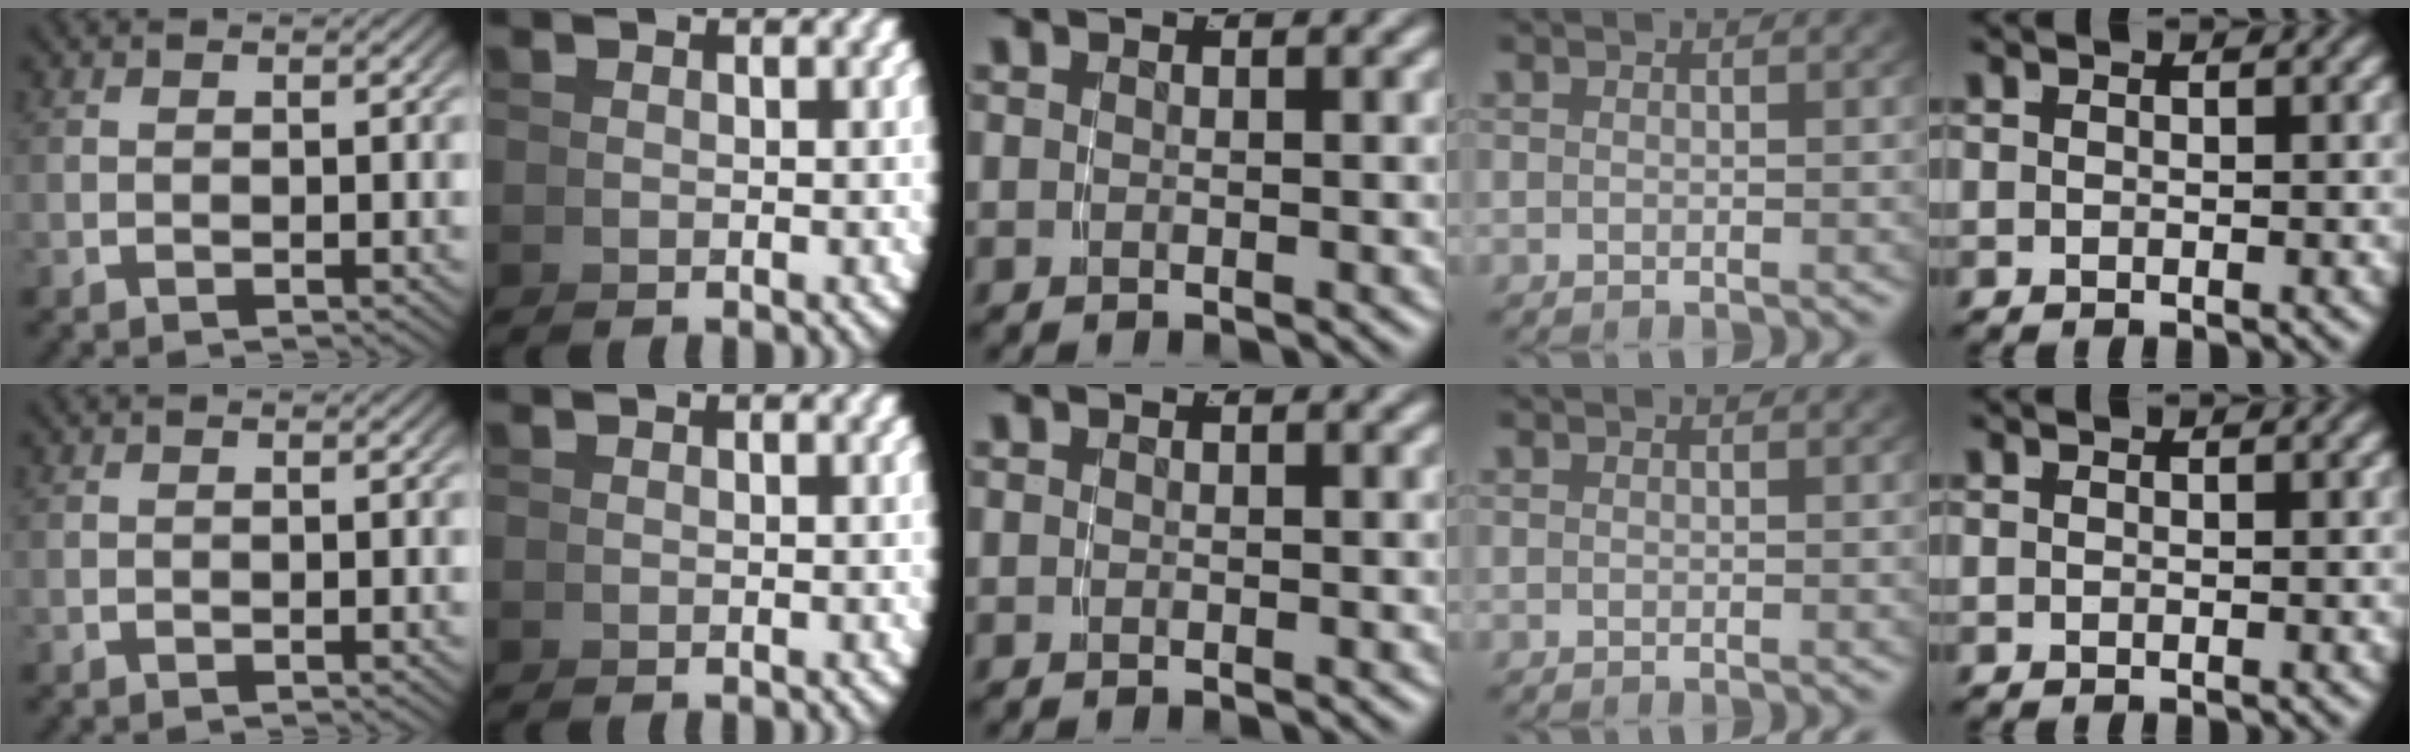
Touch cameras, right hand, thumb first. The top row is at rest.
{}